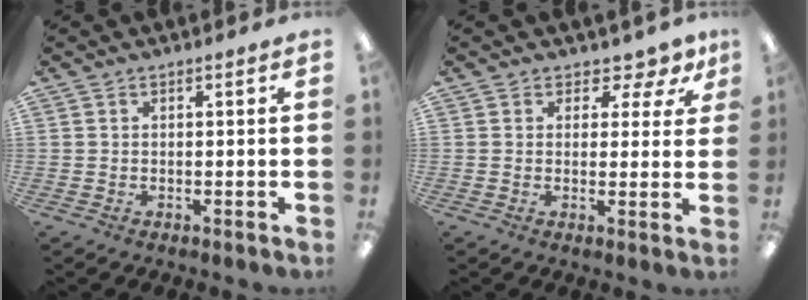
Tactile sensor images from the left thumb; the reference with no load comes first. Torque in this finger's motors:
{"motor_torque": [0.07, 0.11, -0.08, -0.09, -0.02]}